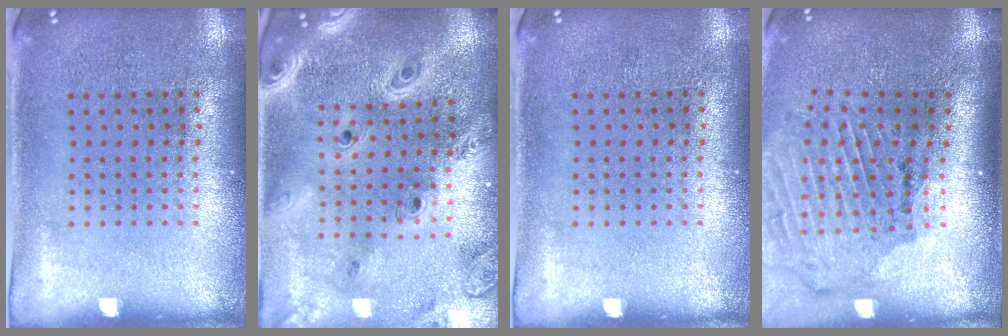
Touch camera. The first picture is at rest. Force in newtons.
{"total": 3.4, "press": 2.7, "slide": 2.0}
{"total": 0.0}
{"total": 2.0, "press": 1.9, "slide": 0.6}